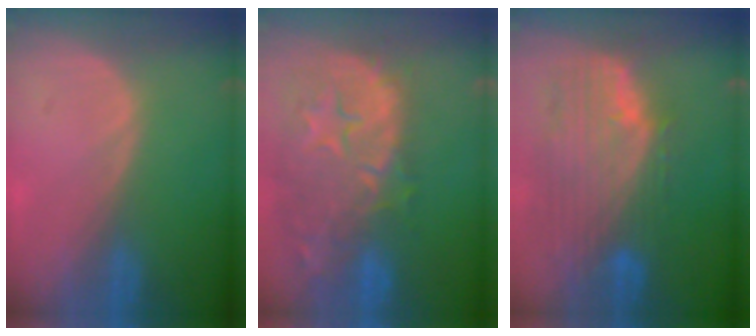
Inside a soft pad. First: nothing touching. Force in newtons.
{"total": 15.1, "press": 12.0, "slide": 9.1}
{"total": 11.3, "press": 9.6, "slide": 5.8}